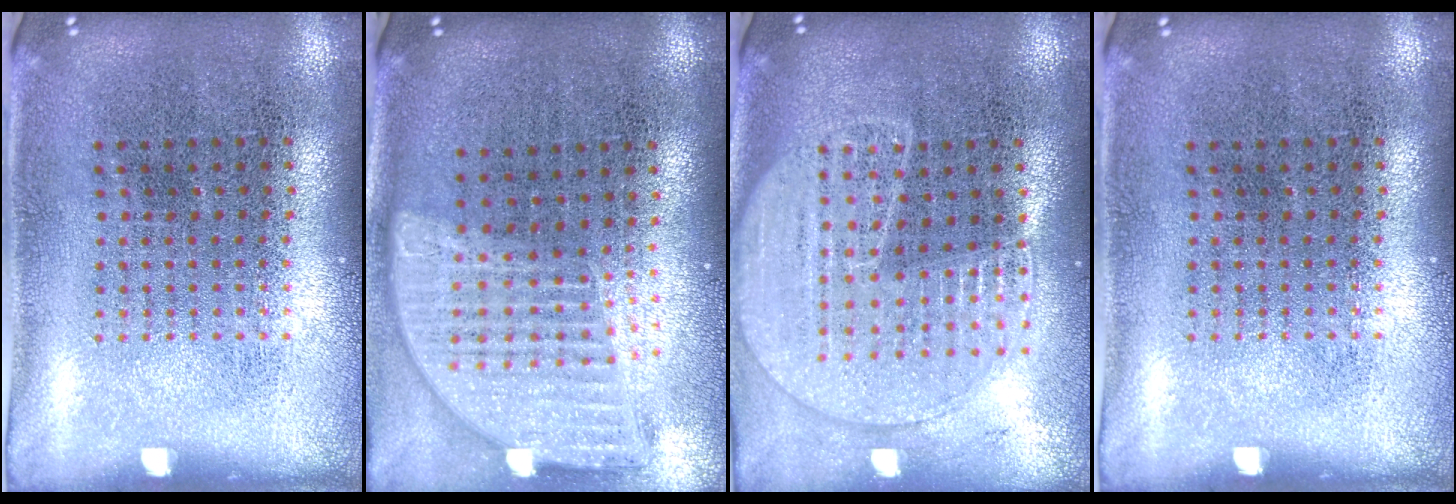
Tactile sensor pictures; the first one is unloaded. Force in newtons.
{"total": 1.9, "press": 1.6, "slide": 1.1}
{"total": 1.8, "press": 1.7, "slide": 0.6}
{"total": 0.0}